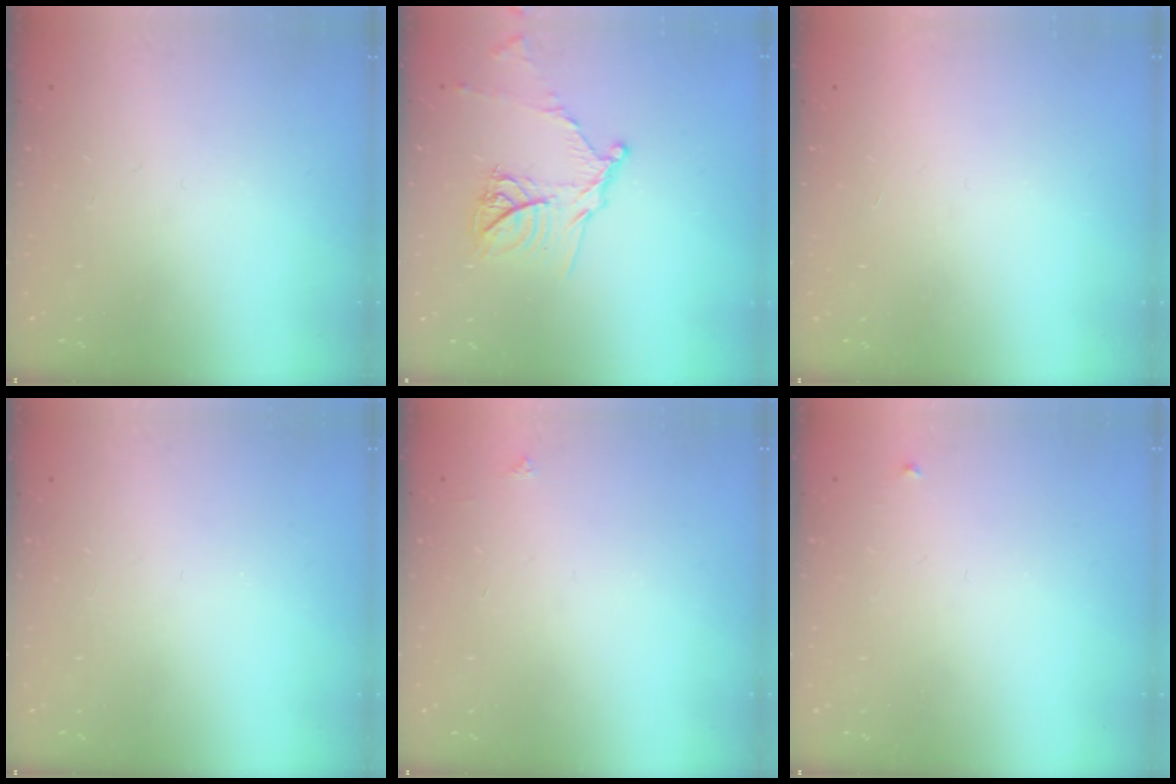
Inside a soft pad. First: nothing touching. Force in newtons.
{"total": 13.6, "press": 13.6, "slide": 1.1}
{"total": 1.5, "press": 1.5, "slide": 0.1}
{"total": 0.0}
{"total": 2.1, "press": 2.1, "slide": 0.3}
{"total": 3.0, "press": 3.0, "slide": 0.4}